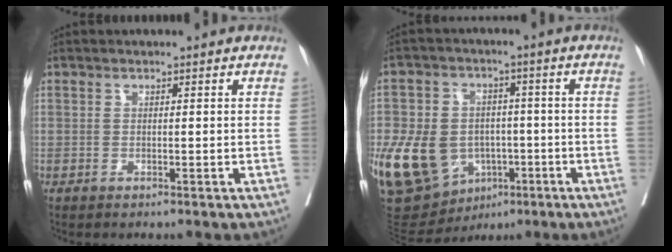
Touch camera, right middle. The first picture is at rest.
{"total": 16.4, "force": [-4.6, 12.6, 9.4], "torque": [-0.213, 0.009, -0.058]}